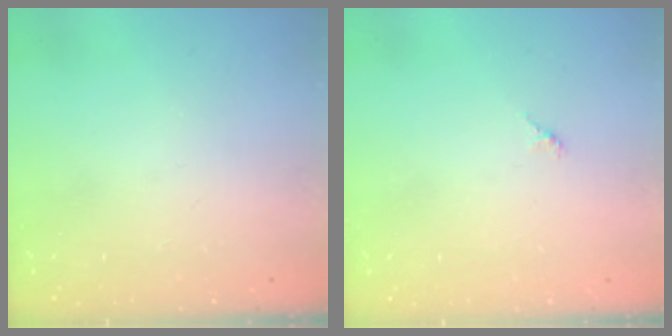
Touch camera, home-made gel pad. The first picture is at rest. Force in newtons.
{"total": 1.5, "press": 1.4, "slide": 0.4}